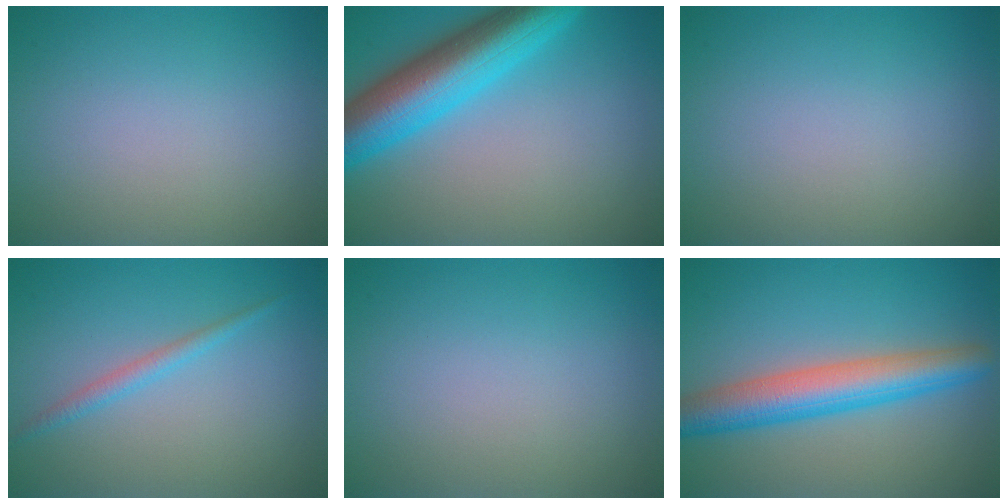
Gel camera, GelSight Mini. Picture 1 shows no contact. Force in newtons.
{"total": 9.0, "press": 9.0, "slide": 0.4}
{"total": 0.0}
{"total": 1.5, "press": 1.5, "slide": 0.1}
{"total": 0.0}
{"total": 6.3, "press": 6.3, "slide": 0.2}